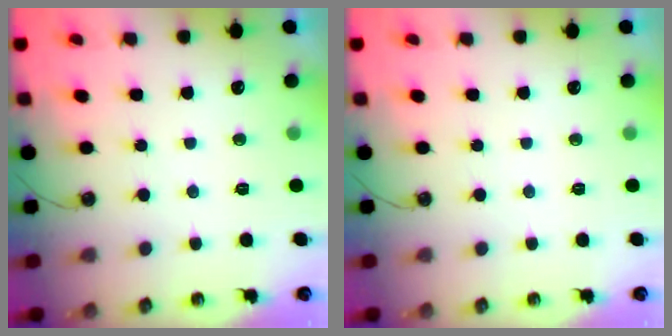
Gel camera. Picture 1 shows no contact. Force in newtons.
{"total": 0.0}